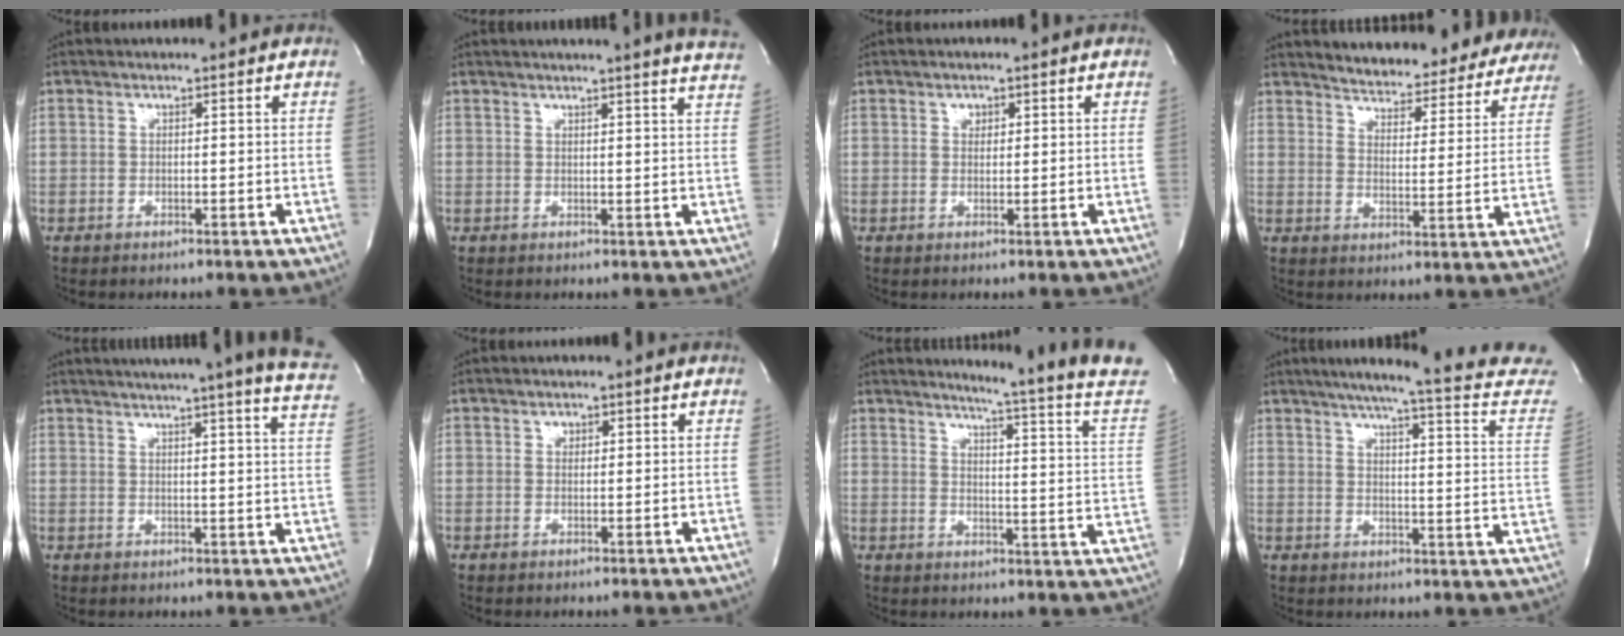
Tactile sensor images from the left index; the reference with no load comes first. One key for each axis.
{"total": 11.9, "fx": 10.9, "fy": -0.7, "fz": 4.9, "tx": -0.073, "ty": -0.034, "tz": 0.111}
{"total": 1.1, "fx": 0.5, "fy": 0.9, "fz": 0.5, "tx": -0.005, "ty": 0.001, "tz": 0.006}
{"total": 20.4, "fx": 19.2, "fy": 5.4, "fz": 4.1, "tx": -0.043, "ty": -0.044, "tz": 0.225}
{"total": 23.0, "fx": 19.8, "fy": 0.0, "fz": 11.8, "tx": -0.176, "ty": -0.039, "tz": 0.228}
{"total": 0.9, "fx": 0.4, "fy": 0.7, "fz": 0.4, "tx": -0.004, "ty": 0.001, "tz": 0.005}
{"total": 17.0, "fx": 15.2, "fy": -2.8, "fz": 6.9, "tx": -0.106, "ty": -0.104, "tz": 0.170}
{"total": 21.1, "fx": 18.2, "fy": 0.8, "fz": 10.6, "tx": -0.143, "ty": -0.038, "tz": 0.210}